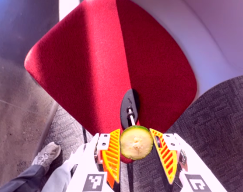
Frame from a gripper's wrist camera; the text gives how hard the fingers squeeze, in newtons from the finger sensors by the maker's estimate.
{"total": 5.6, "left": 5.6, "right": 5.5}